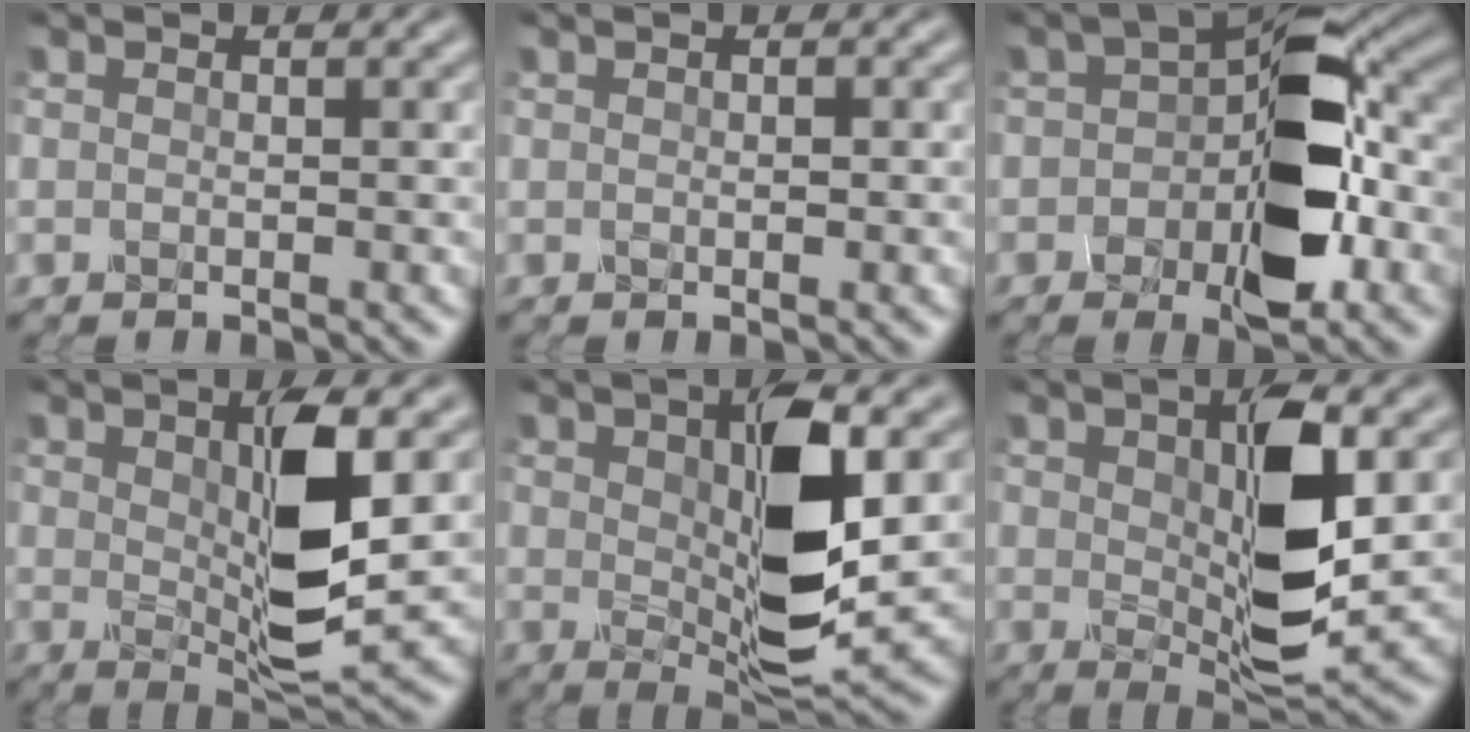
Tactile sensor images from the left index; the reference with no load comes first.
{"total": 0.8, "force": [0.0, 0.5, 0.6], "torque": [-0.009, -0.001, 0.001]}
{"total": 9.1, "force": [-1.8, 4.9, 7.5], "torque": [-0.106, 0.015, -0.040]}
{"total": 7.4, "force": [1.2, 2.0, 7.0], "torque": [-0.122, -0.012, 0.023]}
{"total": 9.6, "force": [1.6, 3.5, 8.7], "torque": [-0.148, -0.005, 0.028]}
{"total": 8.6, "force": [1.4, 3.3, 7.9], "torque": [-0.135, -0.008, 0.026]}